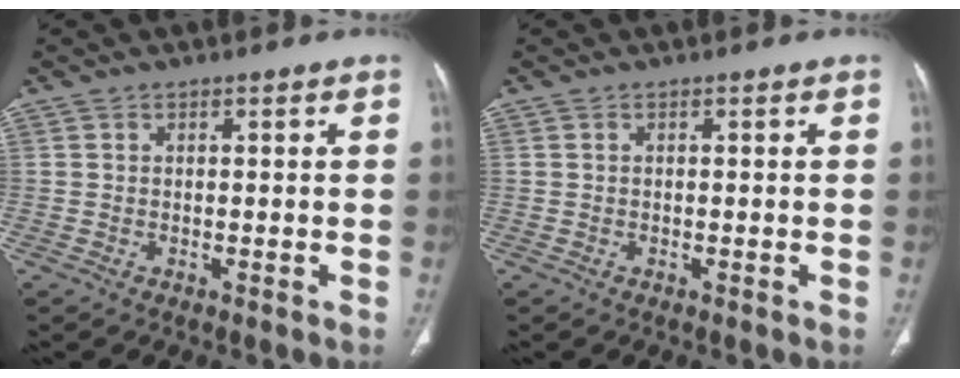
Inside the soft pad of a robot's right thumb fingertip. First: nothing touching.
{"total": 0.0}